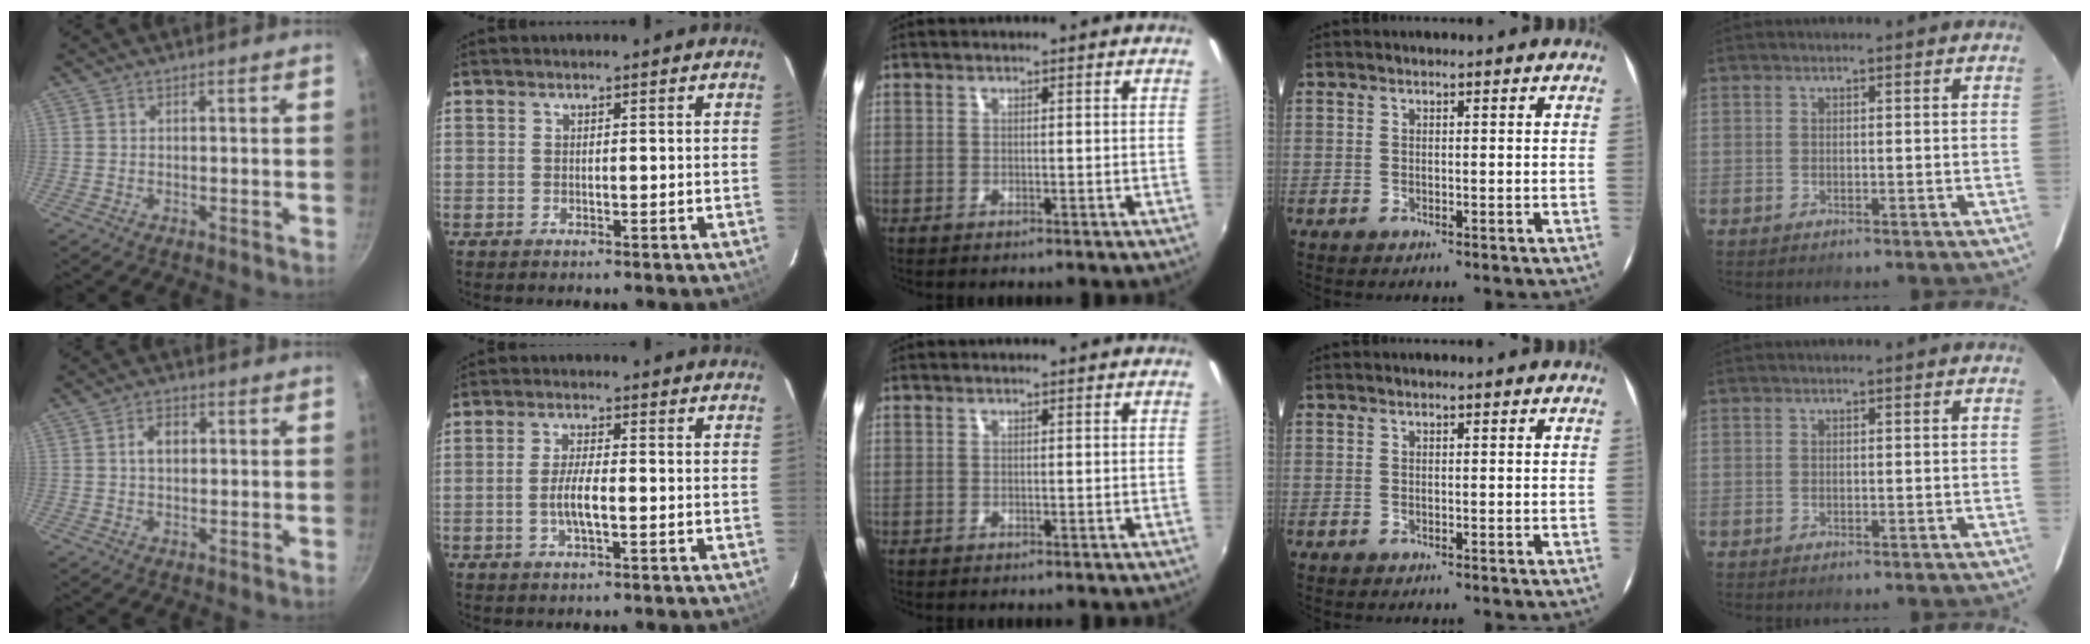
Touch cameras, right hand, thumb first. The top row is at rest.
{"thumb": {"total": 4.1, "force": [0.7, 2.7, 3.0], "torque": [-0.036, 0.009, 0.009]}, "index": {"total": 4.7, "force": [-1.2, 1.0, 4.4], "torque": [-0.088, 0.000, -0.024]}}